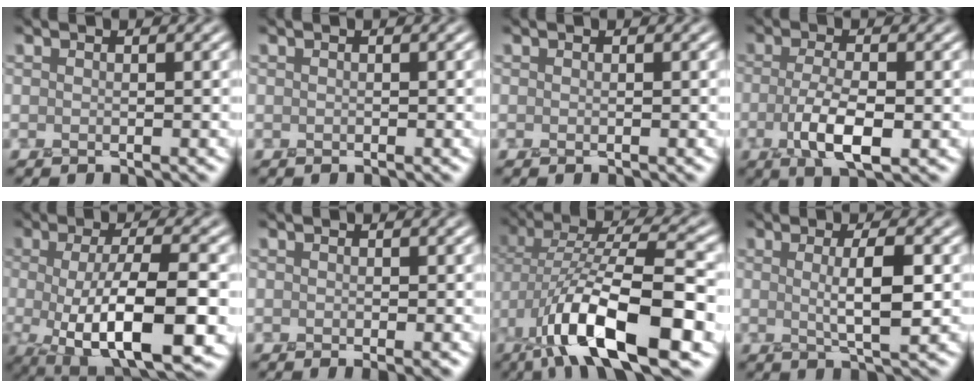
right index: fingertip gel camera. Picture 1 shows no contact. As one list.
[{"total": 0.0}, {"total": 0.0}, {"total": 4.3, "force": [-1.3, 1.5, 3.9], "torque": [-0.083, -0.008, -0.025]}, {"total": 9.6, "force": [-1.7, 3.0, 9.0], "torque": [-0.139, -0.015, -0.023]}, {"total": 0.5, "force": [0.1, 0.0, 0.5], "torque": [-0.006, -0.003, 0.001]}, {"total": 12.4, "force": [-5.1, 4.2, 10.5], "torque": [-0.183, 0.006, -0.095]}, {"total": 3.8, "force": [0.1, 0.7, 3.7], "torque": [-0.059, -0.003, 0.002]}]